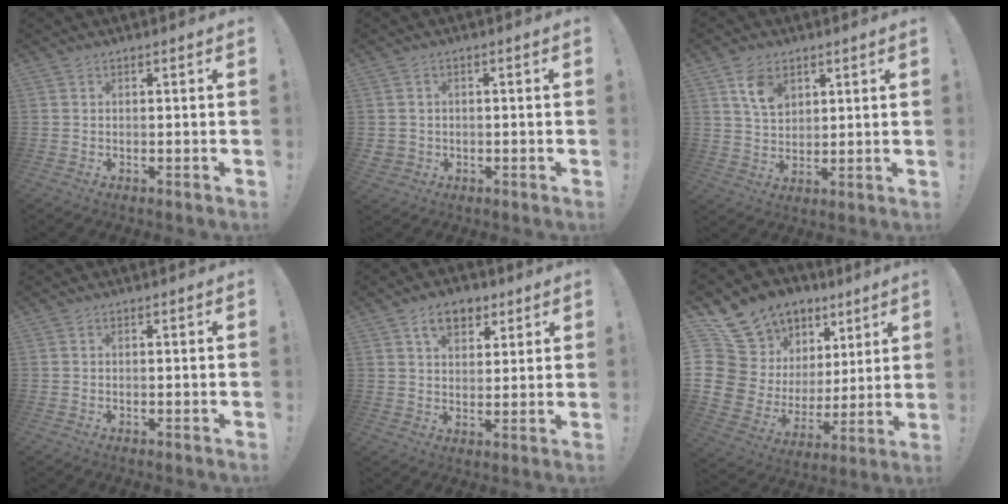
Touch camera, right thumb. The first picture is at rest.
{"total": 2.5, "force": [0.1, 2.4, 0.6], "torque": [-0.004, -0.001, 0.002]}
{"total": 8.5, "force": [4.5, 5.7, 4.4], "torque": [-0.069, -0.013, 0.086]}
{"total": 0.0}
{"total": 9.0, "force": [4.9, 6.0, 4.7], "torque": [-0.064, -0.011, 0.091]}
{"total": 14.3, "force": [9.8, 9.5, 4.3], "torque": [-0.086, -0.078, 0.208]}